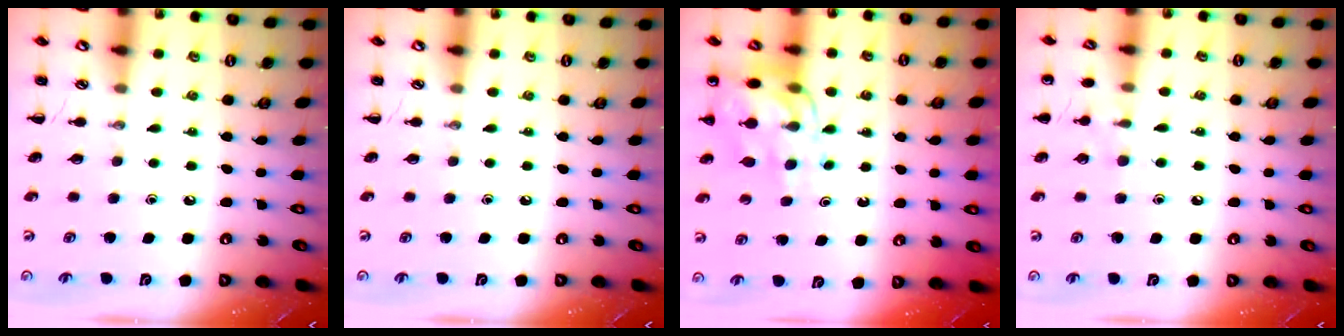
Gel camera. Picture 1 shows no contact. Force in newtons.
{"total": 0.0}
{"total": 12.3, "press": 12.0, "slide": 2.9}
{"total": 6.7, "press": 6.4, "slide": 1.8}